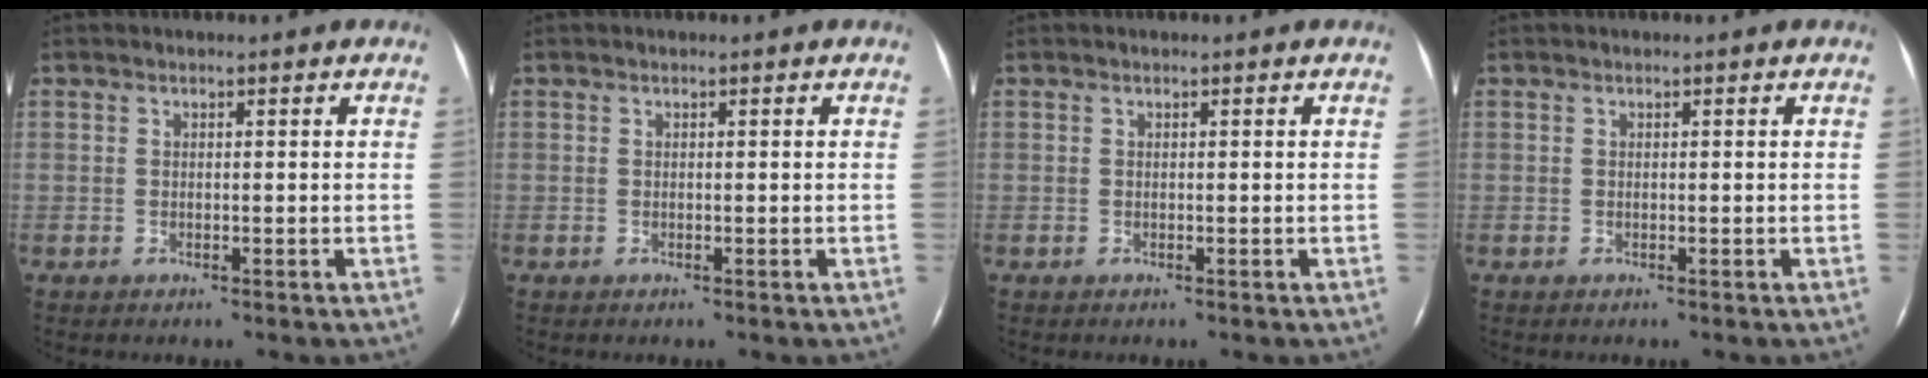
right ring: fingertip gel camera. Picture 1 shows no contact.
{"total": 0.0}
{"total": 0.0}
{"total": 0.0}